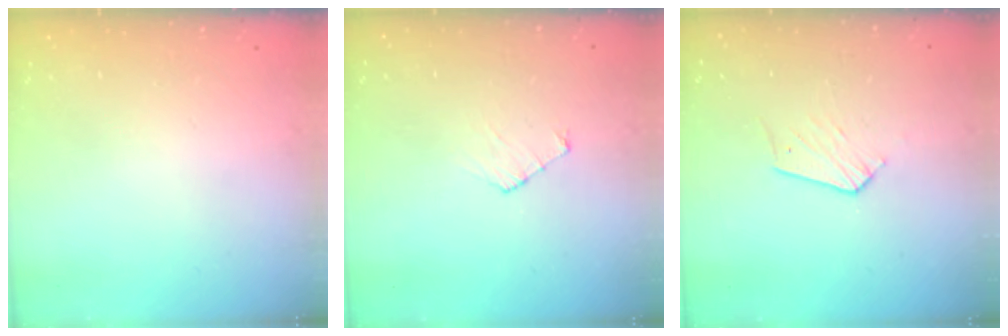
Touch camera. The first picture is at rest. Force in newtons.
{"total": 5.0, "press": 5.0, "slide": 0.5}
{"total": 4.7, "press": 4.7, "slide": 0.4}